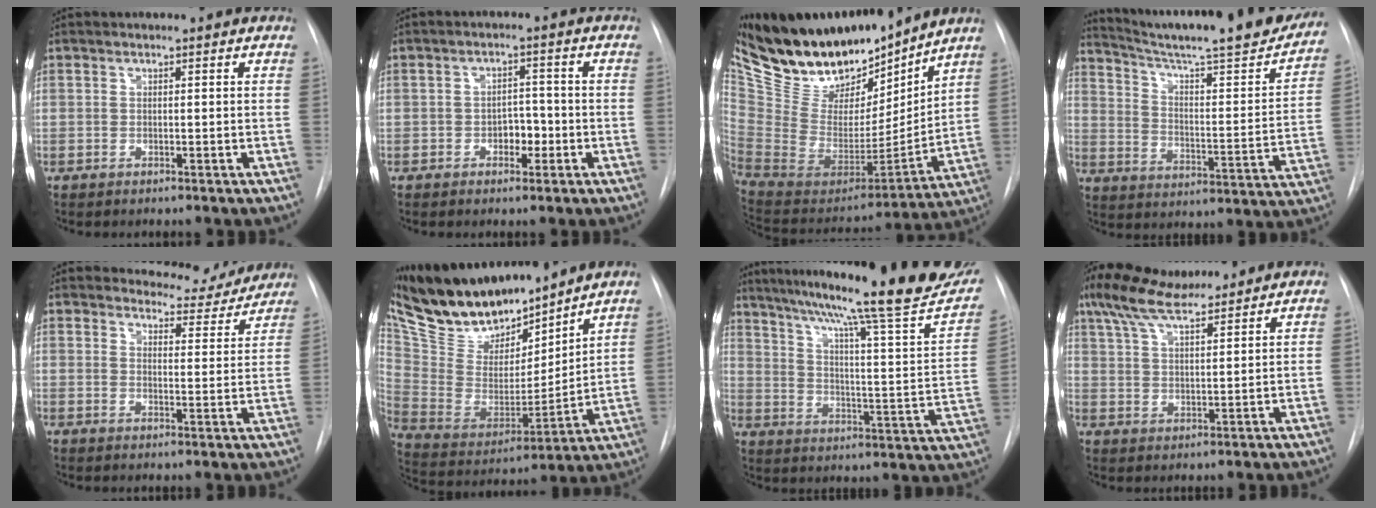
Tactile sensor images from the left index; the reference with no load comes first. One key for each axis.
{"total": 3.3, "fx": -1.3, "fy": 2.1, "fz": 2.2, "tx": -0.024, "ty": 0.008, "tz": -0.019}
{"total": 24.0, "fx": 20.0, "fy": 7.6, "fz": 10.9, "tx": -0.207, "ty": -0.015, "tz": 0.352}
{"total": 27.2, "fx": 23.9, "fy": 2.1, "fz": 12.7, "tx": -0.198, "ty": -0.057, "tz": 0.323}
{"total": 7.6, "fx": 7.3, "fy": 2.0, "fz": -0.3, "tx": 0.013, "ty": -0.018, "tz": 0.086}
{"total": 21.2, "fx": 18.4, "fy": 5.6, "fz": 9.0, "tx": -0.170, "ty": -0.007, "tz": 0.333}
{"total": 29.7, "fx": 24.2, "fy": 1.3, "fz": 17.3, "tx": -0.250, "ty": -0.054, "tz": 0.316}
{"total": 10.9, "fx": 9.0, "fy": 1.8, "fz": 5.9, "tx": -0.113, "ty": 0.031, "tz": 0.161}